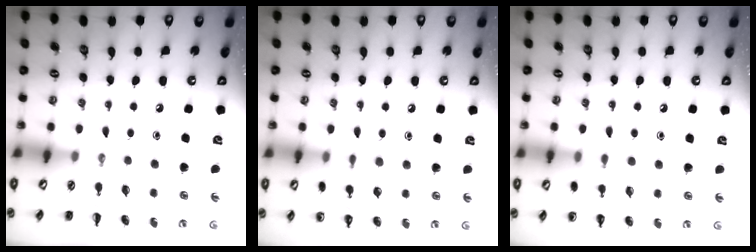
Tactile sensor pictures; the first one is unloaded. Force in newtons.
{"total": 7.7, "press": 7.5, "slide": 1.9}
{"total": 7.4, "press": 7.3, "slide": 1.0}